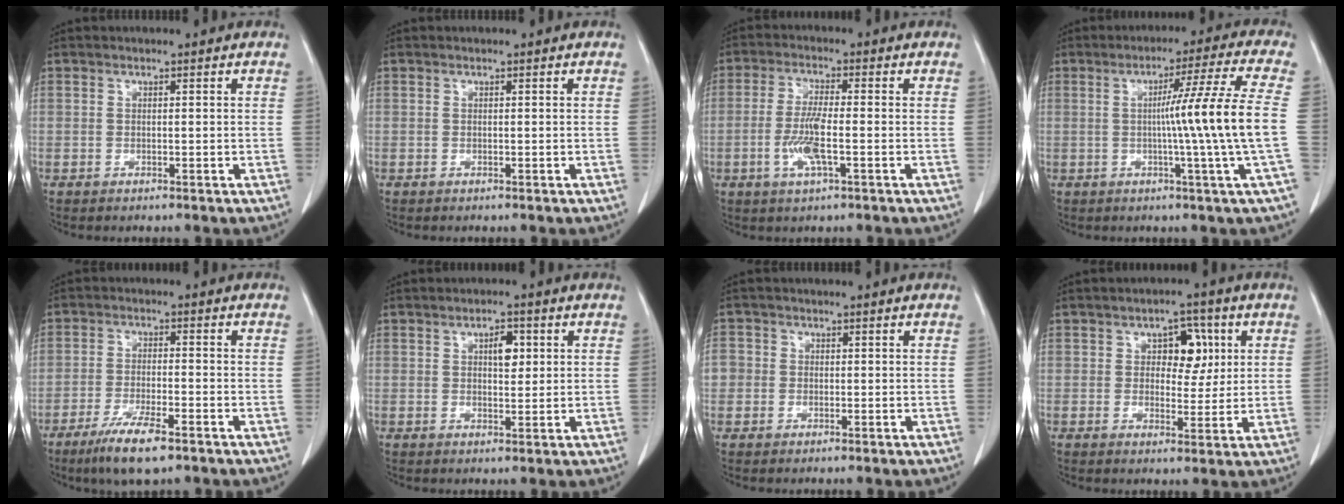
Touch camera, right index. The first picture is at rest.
{"total": 0.0}
{"total": 6.1, "force": [-1.6, 0.9, 5.9], "torque": [-0.124, -0.006, -0.032]}
{"total": 11.7, "force": [-0.7, -3.1, 11.3], "torque": [-0.168, -0.007, -0.009]}
{"total": 8.0, "force": [-5.3, 1.1, 5.9], "torque": [-0.110, -0.016, -0.089]}
{"total": 3.4, "force": [1.0, 1.5, 2.9], "torque": [-0.045, 0.002, 0.016]}
{"total": 4.1, "force": [0.0, 4.0, 1.0], "torque": [-0.025, 0.012, -0.003]}
{"total": 6.0, "force": [1.7, 3.5, 4.6], "torque": [-0.056, 0.013, 0.026]}